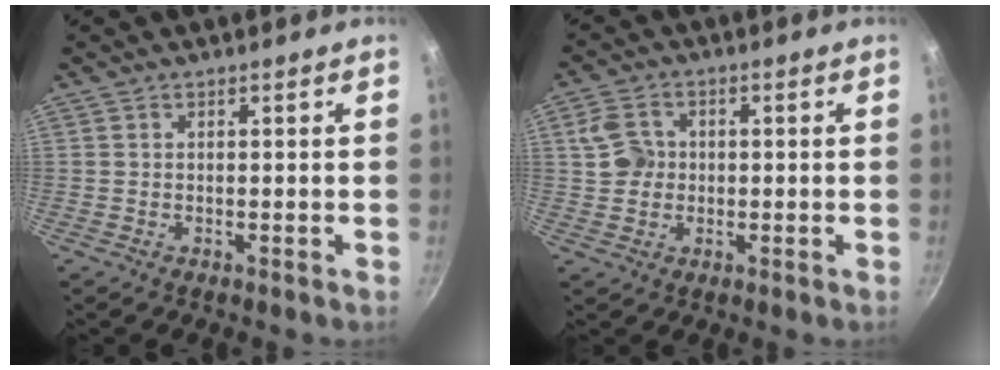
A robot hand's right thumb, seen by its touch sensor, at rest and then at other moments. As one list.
[{"total": 5.7, "force": [0.5, 4.8, 3.0], "torque": [-0.042, 0.006, 0.007]}]